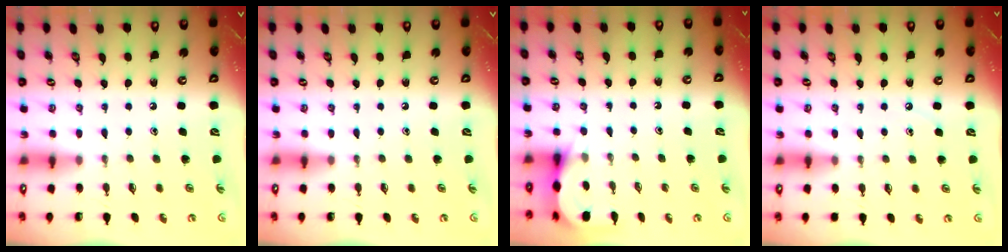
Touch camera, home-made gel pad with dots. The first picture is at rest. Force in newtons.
{"total": 0.0}
{"total": 4.0, "press": 3.9, "slide": 0.6}
{"total": 4.3, "press": 4.3, "slide": 0.6}